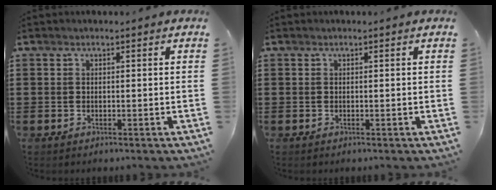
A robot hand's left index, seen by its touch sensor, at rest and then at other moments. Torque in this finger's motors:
{"motor_torque": [-0.02, -0.02, 0.00, 0.00]}